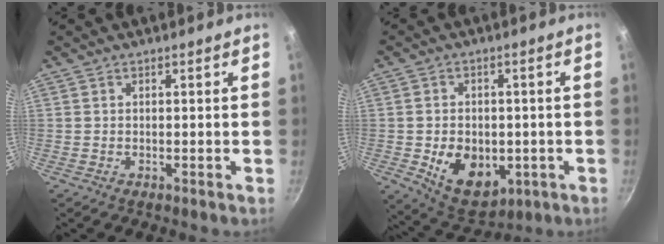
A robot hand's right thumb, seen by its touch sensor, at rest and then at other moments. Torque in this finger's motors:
{"motor_torque": [-0.77, 0.70, 0.41, 0.40, 0.08]}